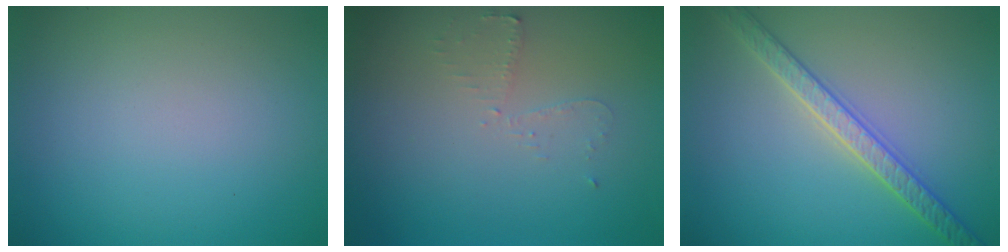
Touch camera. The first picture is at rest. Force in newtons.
{"total": 1.6, "press": 1.5, "slide": 0.2}
{"total": 3.4, "press": 3.4, "slide": 0.6}